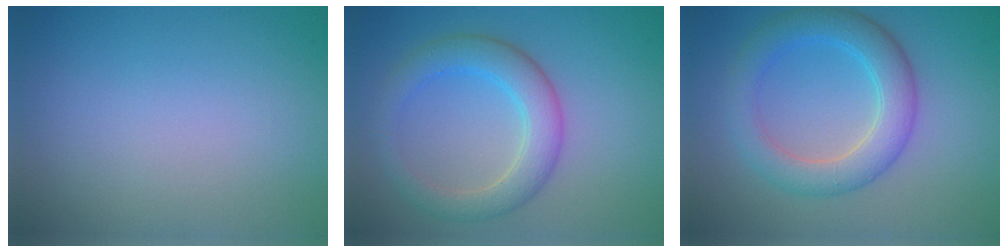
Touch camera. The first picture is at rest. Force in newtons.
{"total": 4.4, "press": 4.3, "slide": 0.2}
{"total": 4.9, "press": 4.9, "slide": 0.2}